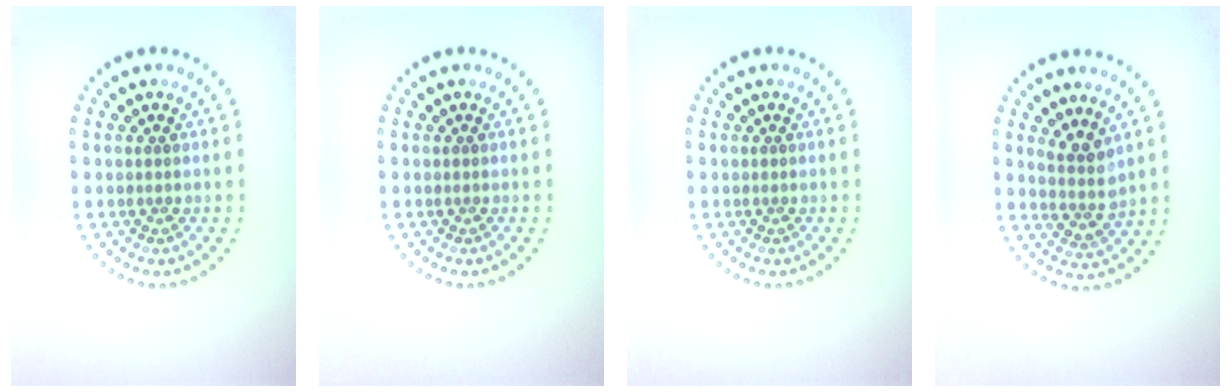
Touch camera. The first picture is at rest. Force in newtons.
{"total": 0.0}
{"total": 0.0}
{"total": 2.7, "press": 2.0, "slide": 1.9}